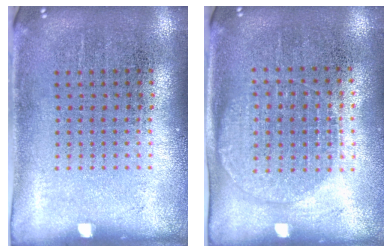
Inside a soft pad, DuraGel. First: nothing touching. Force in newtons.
{"total": 1.3, "press": 1.2, "slide": 0.5}